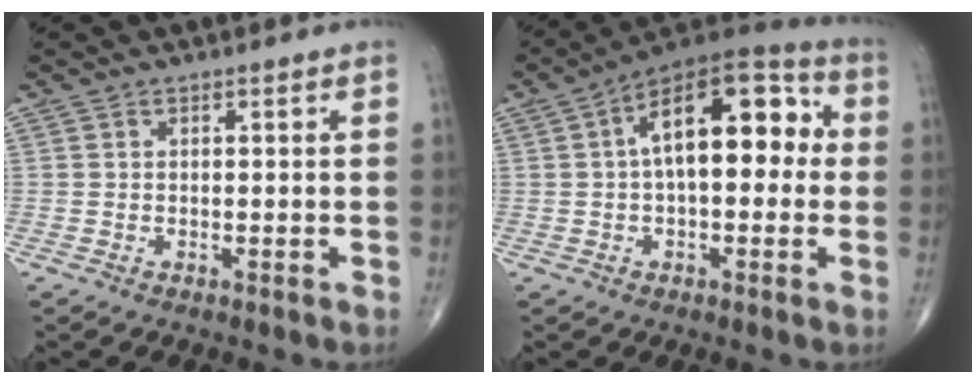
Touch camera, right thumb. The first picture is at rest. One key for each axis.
{"total": 17.6, "fx": 2.5, "fy": 8.5, "fz": 15.2, "tx": -0.208, "ty": 0.044, "tz": 0.027}